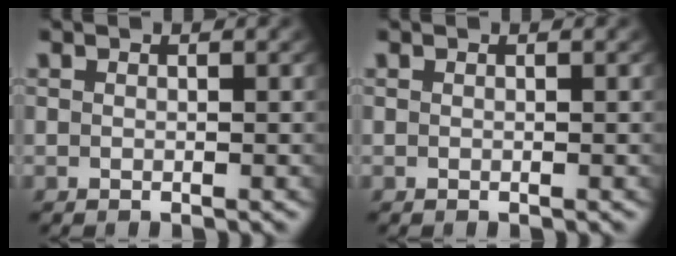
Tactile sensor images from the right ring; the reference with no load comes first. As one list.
[{"total": 0.0}]